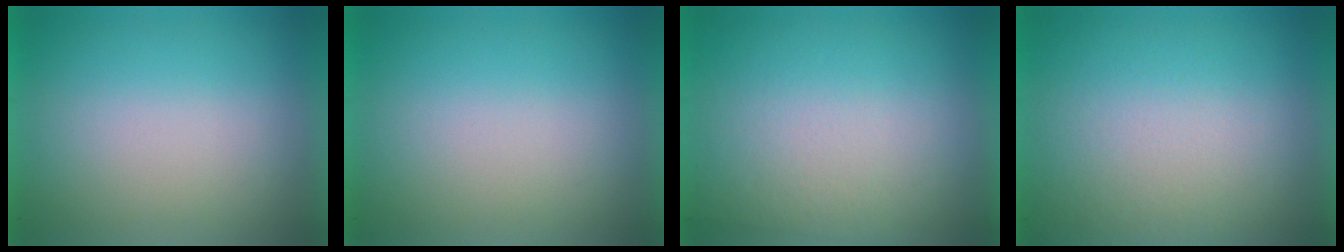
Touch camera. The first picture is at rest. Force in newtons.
{"total": 0.0}
{"total": 2.9}
{"total": 2.7}